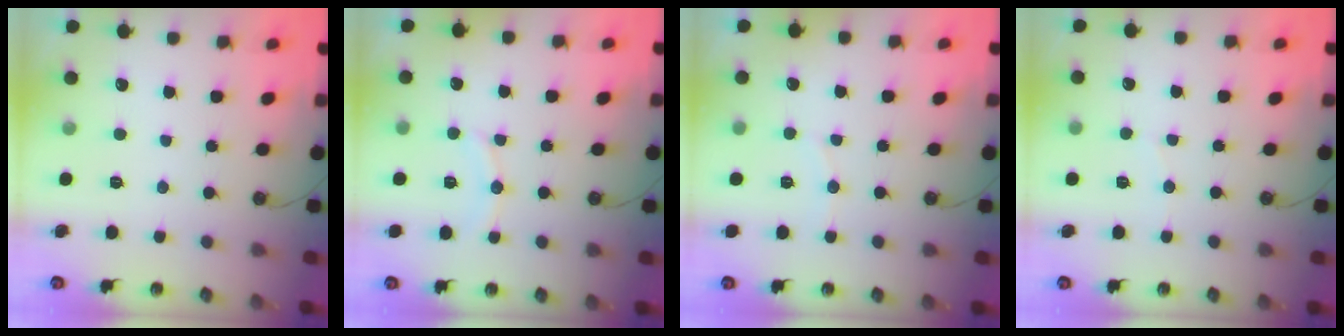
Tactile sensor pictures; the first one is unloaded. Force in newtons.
{"total": 6.8, "press": 6.7, "slide": 1.6}
{"total": 3.7, "press": 3.6, "slide": 0.9}
{"total": 2.7, "press": 2.7, "slide": 0.3}